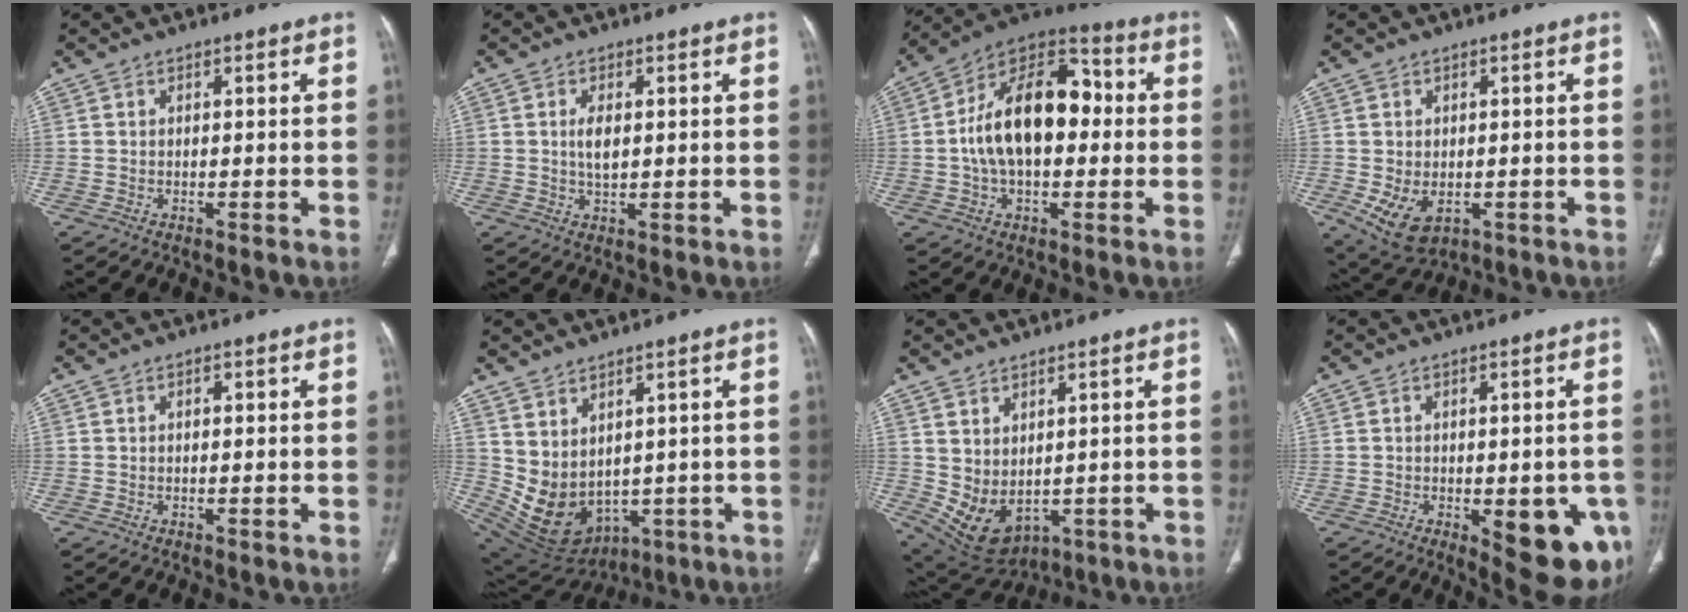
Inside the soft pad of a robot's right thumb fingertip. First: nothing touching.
{"total": 3.4, "force": [0.6, 1.7, 2.9], "torque": [-0.052, -0.005, 0.012]}
{"total": 19.2, "force": [0.6, 11.4, 15.5], "torque": [-0.243, 0.038, 0.002]}
{"total": 7.5, "force": [-1.7, 5.0, 5.4], "torque": [-0.091, -0.007, -0.011]}
{"total": 0.7, "force": [0.2, 0.3, 0.6], "torque": [-0.014, 0.004, 0.004]}
{"total": 11.9, "force": [1.5, 8.4, 8.3], "torque": [-0.140, -0.019, 0.072]}
{"total": 9.6, "force": [0.2, 6.6, 7.0], "torque": [-0.114, -0.010, 0.042]}
{"total": 13.8, "force": [-4.4, 6.0, 11.7], "torque": [-0.118, -0.006, -0.038]}